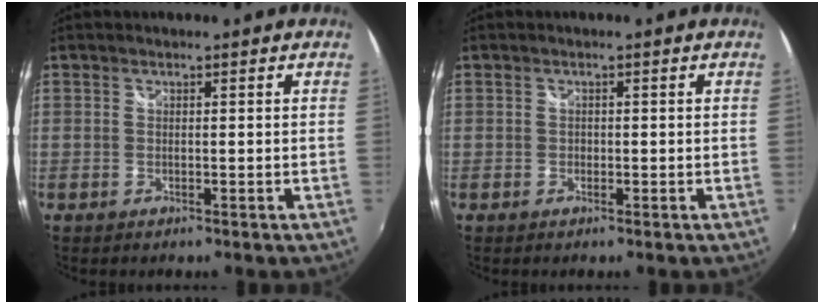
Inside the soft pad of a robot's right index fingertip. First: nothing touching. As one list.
[{"total": 0.6, "force": [-0.3, 0.6, 0.1], "torque": [-0.002, -0.002, -0.005]}]